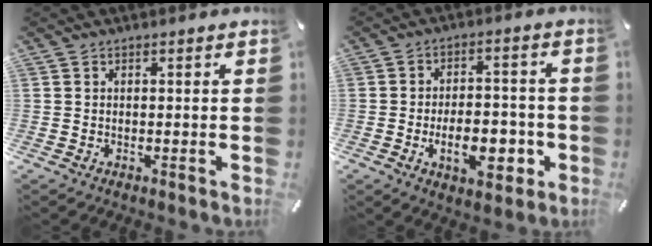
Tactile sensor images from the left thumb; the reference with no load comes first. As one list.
[{"total": 11.7, "force": [-3.6, 6.3, 9.1], "torque": [-0.134, 0.008, -0.059]}]